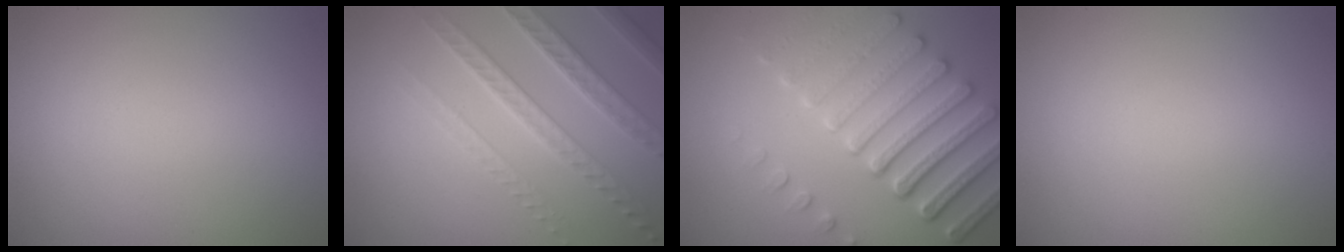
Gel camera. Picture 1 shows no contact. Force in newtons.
{"total": 3.9, "press": 3.7, "slide": 1.0}
{"total": 7.5, "press": 5.6, "slide": 5.0}
{"total": 0.0}